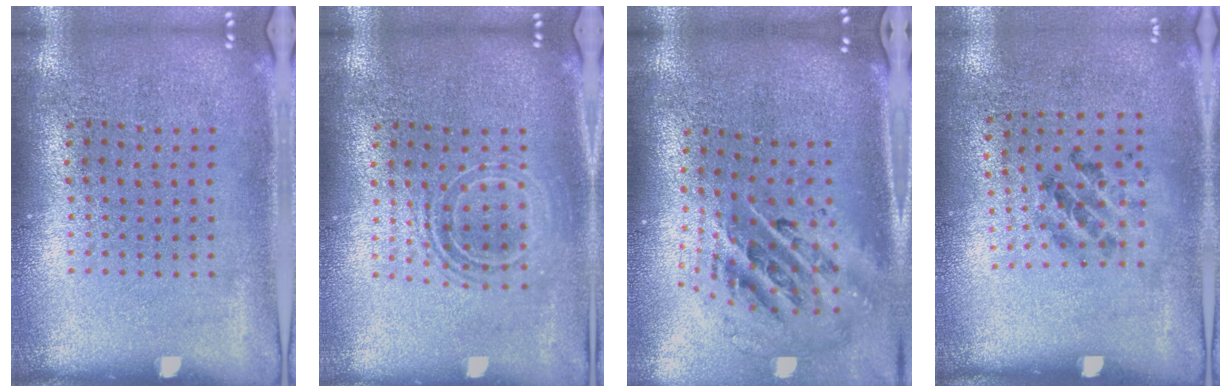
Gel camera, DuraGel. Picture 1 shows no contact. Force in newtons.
{"total": 1.7, "press": 1.4, "slide": 1.0}
{"total": 2.3, "press": 1.6, "slide": 1.7}
{"total": 1.4, "press": 0.7, "slide": 1.2}